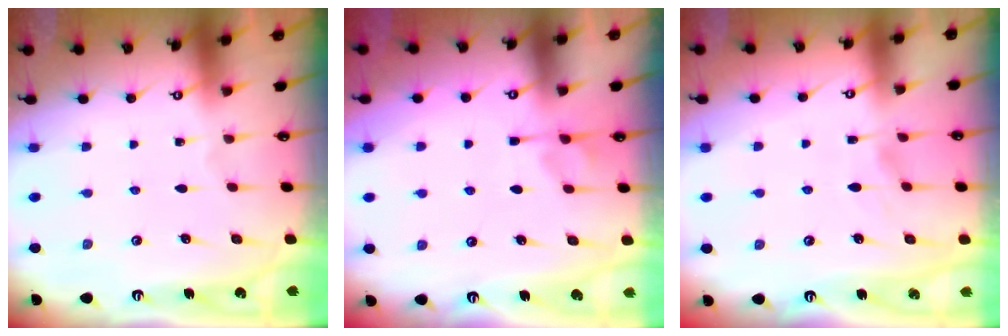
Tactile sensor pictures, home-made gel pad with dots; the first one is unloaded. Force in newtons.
{"total": 0.9, "press": 0.1, "slide": 0.9}
{"total": 1.7, "press": 1.4, "slide": 1.0}